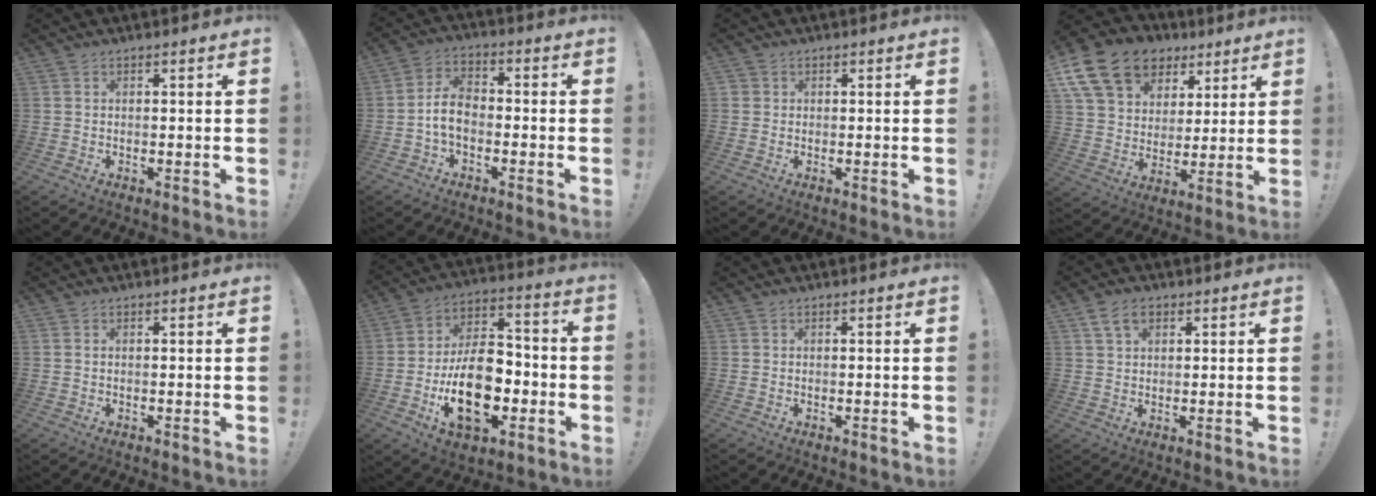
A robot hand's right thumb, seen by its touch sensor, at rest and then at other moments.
{"total": 7.7, "force": [-2.3, 4.8, 5.5], "torque": [-0.111, 0.011, -0.040]}
{"total": 1.0, "force": [0.4, 1.0, 0.1], "torque": [-0.003, 0.001, 0.007]}
{"total": 18.7, "force": [10.5, 12.8, 8.8], "torque": [-0.144, -0.053, 0.205]}
{"total": 0.0}
{"total": 20.9, "force": [-5.8, 12.4, 15.7], "torque": [-0.269, 0.036, -0.089]}
{"total": 0.0}
{"total": 5.3, "force": [2.6, 3.3, 3.2], "torque": [-0.061, 0.003, 0.049]}